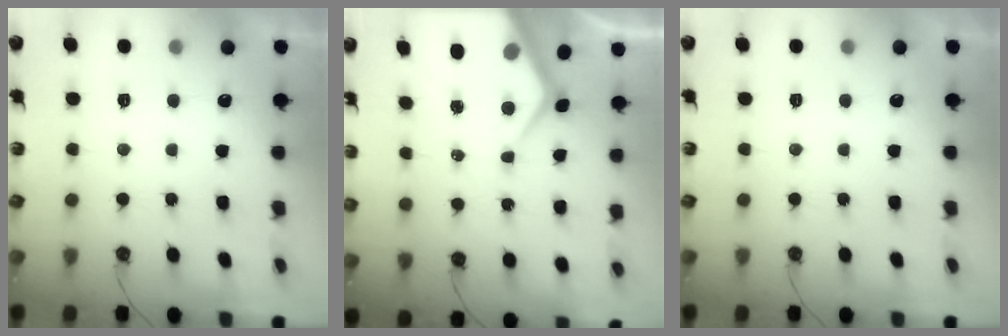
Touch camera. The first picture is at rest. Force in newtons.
{"total": 10.4, "press": 10.4, "slide": 0.9}
{"total": 0.0}